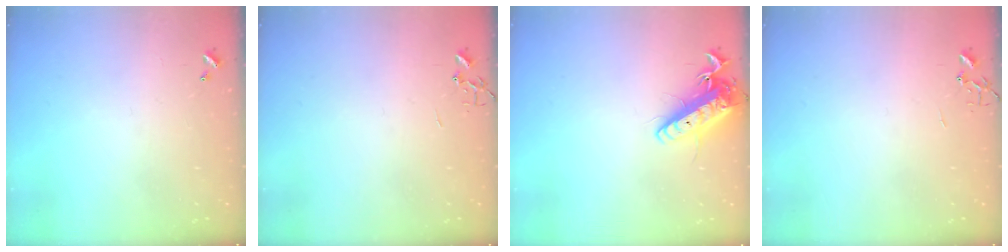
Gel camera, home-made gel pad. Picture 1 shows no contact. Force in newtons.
{"total": 0.0}
{"total": 13.9, "press": 13.7, "slide": 2.5}
{"total": 0.0}